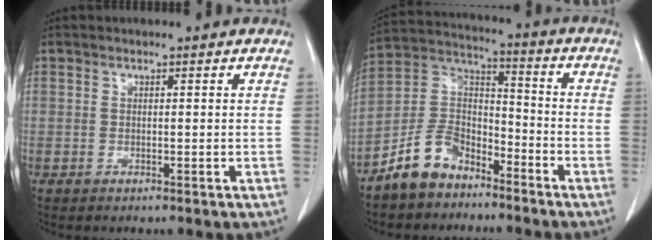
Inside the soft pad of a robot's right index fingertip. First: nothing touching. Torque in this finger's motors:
{"motor_torque": [0.01, -0.21, -0.16, -0.11]}